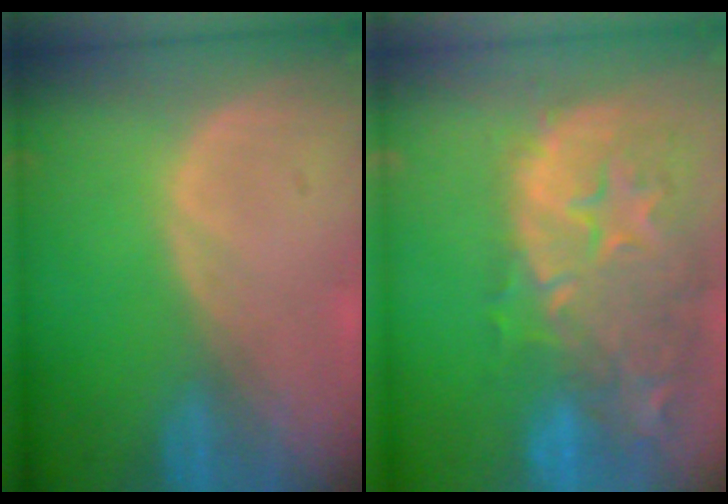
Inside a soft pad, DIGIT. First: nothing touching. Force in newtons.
{"total": 15.3, "press": 12.2, "slide": 9.3}